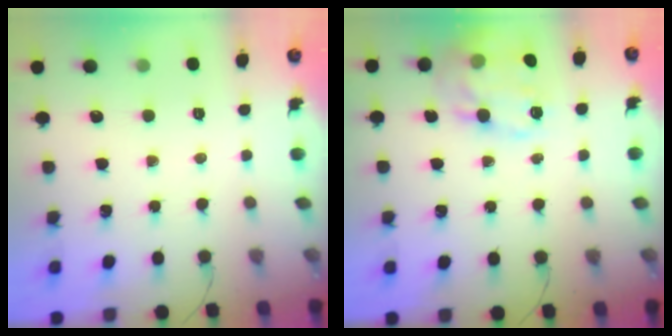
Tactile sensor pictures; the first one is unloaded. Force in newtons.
{"total": 18.3, "press": 18.2, "slide": 1.9}